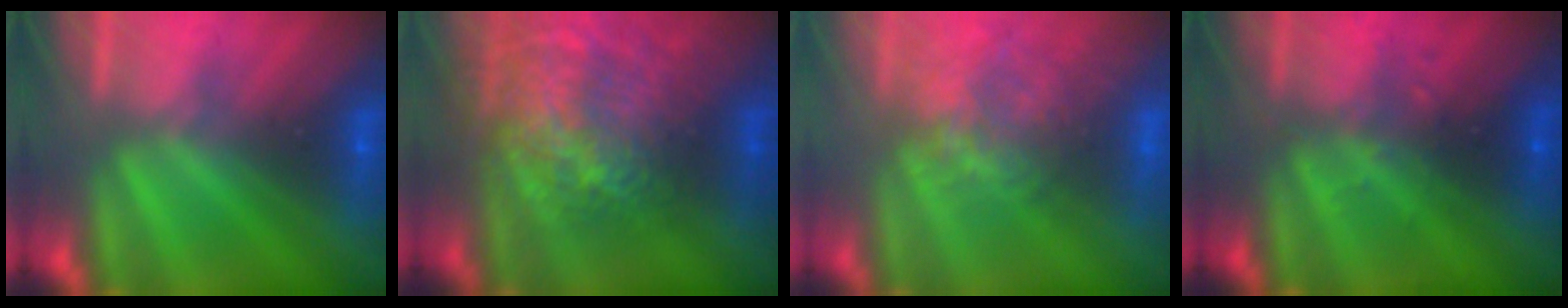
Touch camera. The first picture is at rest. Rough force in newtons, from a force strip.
{"total": 7.5}
{"total": 3.6}
{"total": 2.8}